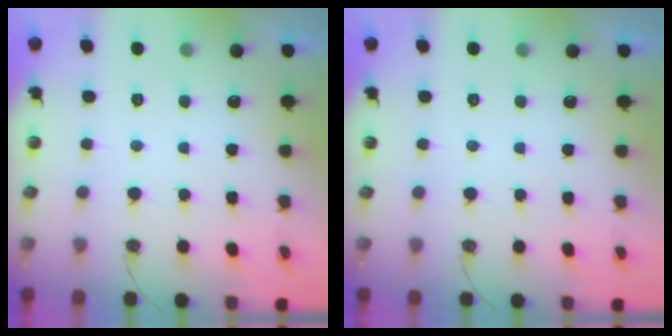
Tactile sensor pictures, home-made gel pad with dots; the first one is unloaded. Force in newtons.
{"total": 0.0}